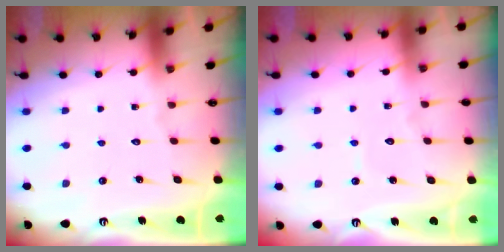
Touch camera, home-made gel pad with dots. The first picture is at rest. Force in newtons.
{"total": 3.5, "press": 3.4, "slide": 0.4}